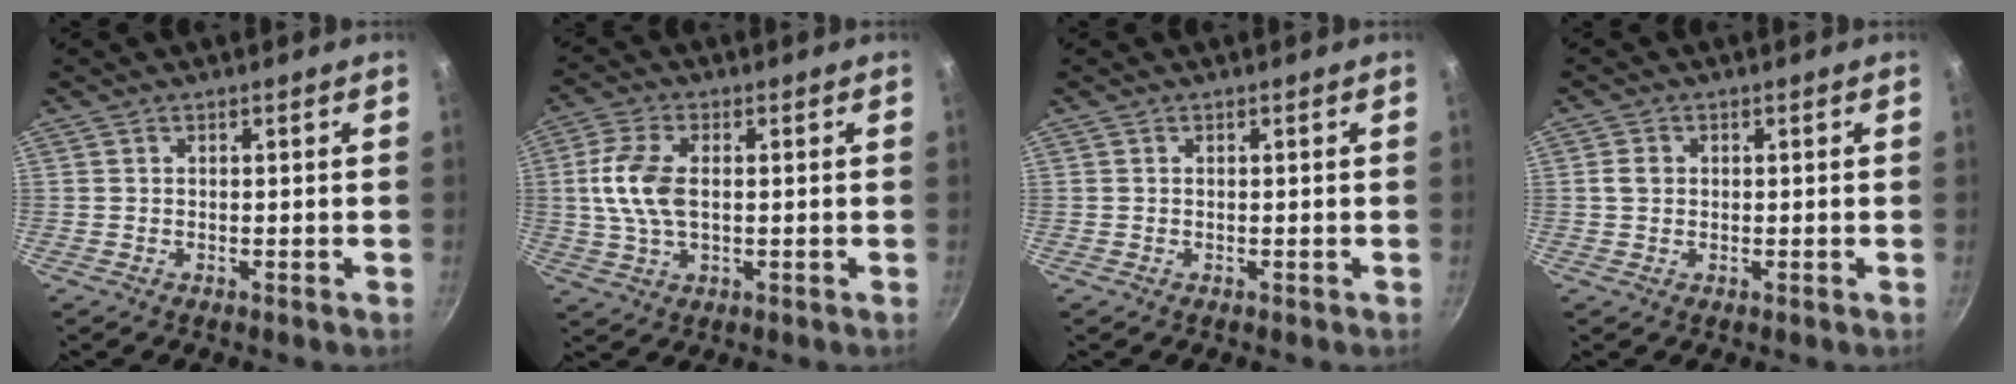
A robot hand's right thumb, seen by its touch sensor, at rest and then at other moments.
{"total": 9.2, "force": [0.6, 5.1, 7.6], "torque": [-0.155, 0.008, 0.007]}
{"total": 0.0}
{"total": 2.1, "force": [0.2, 1.8, 1.1], "torque": [-0.014, 0.006, 0.002]}